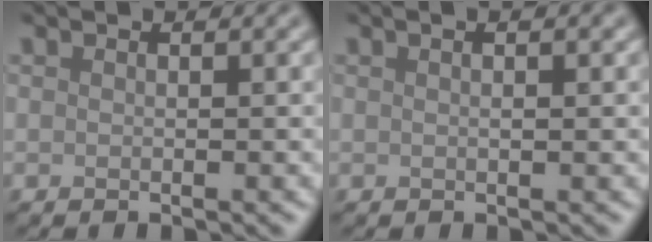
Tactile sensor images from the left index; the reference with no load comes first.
{"total": 2.6, "force": [1.2, 1.0, 2.0], "torque": [-0.011, 0.000, 0.000]}